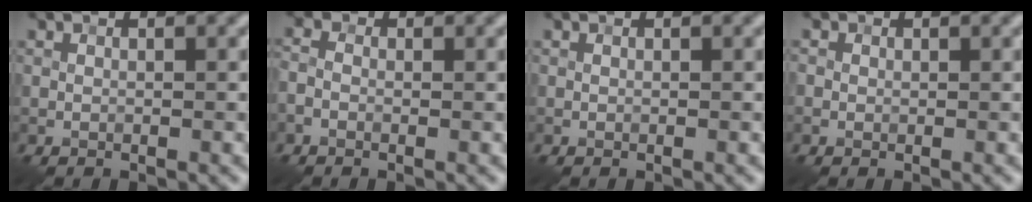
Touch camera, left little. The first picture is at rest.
{"total": 1.4, "force": [-0.6, 0.9, 0.9], "torque": [-0.019, 0.004, -0.019]}
{"total": 0.0}
{"total": 0.8, "force": [0.2, 0.8, 0.2], "torque": [0.000, -0.004, -0.004]}